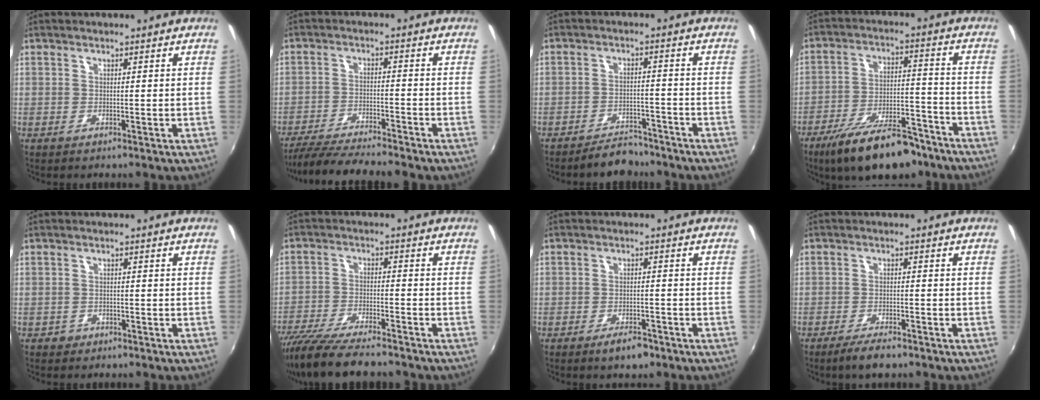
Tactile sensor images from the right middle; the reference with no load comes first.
{"total": 12.0, "force": [-10.8, 0.7, 5.2], "torque": [-0.119, -0.012, -0.181]}
{"total": 5.8, "force": [-5.2, 2.1, 1.3], "torque": [-0.041, 0.007, -0.074]}
{"total": 17.3, "force": [-12.9, 5.8, 9.9], "torque": [-0.181, -0.011, -0.194]}
{"total": 1.7, "force": [-1.0, 1.3, 0.3], "torque": [-0.010, 0.001, -0.013]}
{"total": 14.4, "force": [-12.4, 2.2, 7.0], "torque": [-0.152, -0.036, -0.214]}
{"total": 3.8, "force": [-2.8, 1.6, 2.0], "torque": [-0.043, 0.002, -0.041]}
{"total": 4.4, "force": [-3.5, 1.0, 2.5], "torque": [-0.062, -0.008, -0.065]}